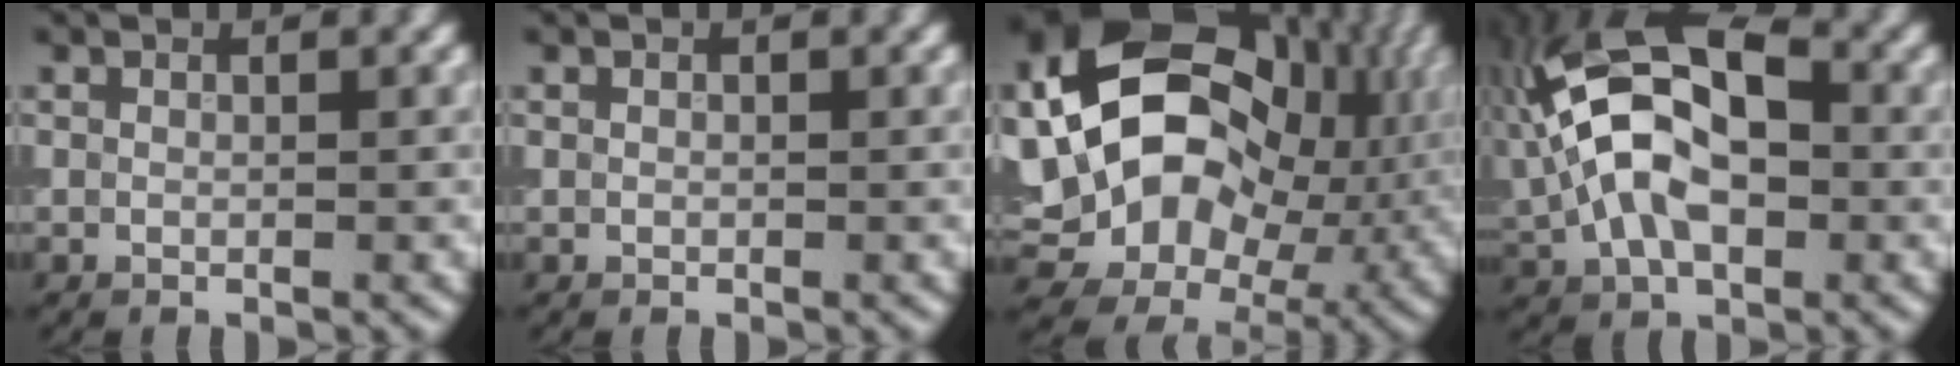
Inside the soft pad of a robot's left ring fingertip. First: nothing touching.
{"total": 0.0}
{"total": 20.8, "force": [3.0, 15.9, 13.0], "torque": [-0.261, 0.015, 0.066]}
{"total": 11.3, "force": [0.8, 6.7, 9.0], "torque": [-0.170, 0.024, 0.001]}